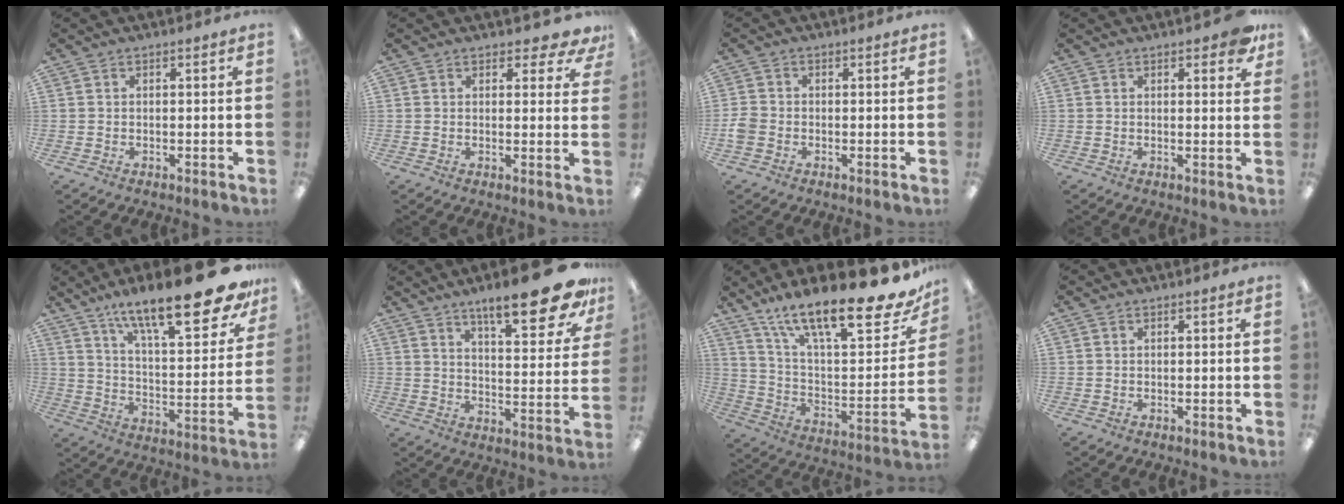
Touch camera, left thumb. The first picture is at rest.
{"total": 3.5, "force": [2.5, 1.8, 1.7], "torque": [-0.012, -0.011, 0.042]}
{"total": 3.0, "force": [-1.0, 2.4, 1.5], "torque": [-0.022, 0.009, -0.017]}
{"total": 3.5, "force": [2.3, 1.4, 2.3], "torque": [-0.018, -0.007, 0.035]}
{"total": 23.8, "force": [17.0, 5.4, 15.7], "torque": [-0.240, -0.113, 0.272]}
{"total": 18.9, "force": [13.2, 4.5, 12.7], "torque": [-0.176, -0.090, 0.210]}
{"total": 23.1, "force": [16.9, 5.7, 14.7], "torque": [-0.228, -0.115, 0.277]}
{"total": 0.0}